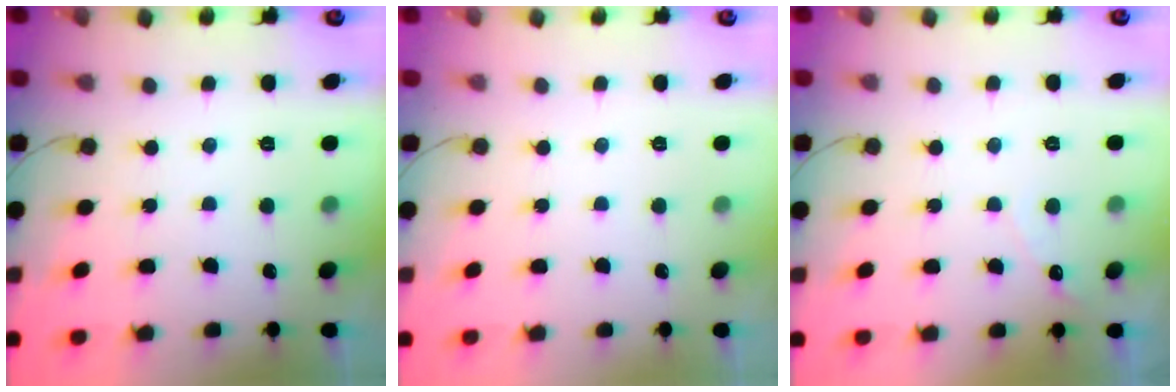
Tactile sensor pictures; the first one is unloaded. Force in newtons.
{"total": 0.0}
{"total": 2.9, "press": 2.9, "slide": 0.2}